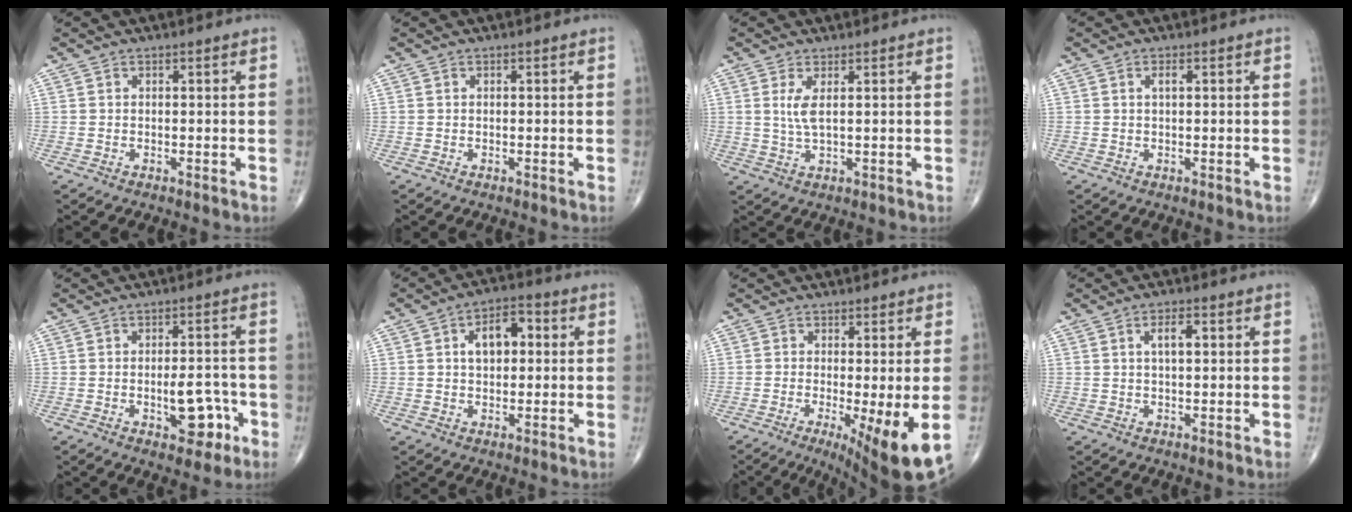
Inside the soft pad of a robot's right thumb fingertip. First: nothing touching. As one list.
[{"total": 0.0}, {"total": 3.4, "force": [0.9, 0.8, 3.2], "torque": [-0.078, -0.010, 0.023]}, {"total": 1.2, "force": [0.3, 0.4, 1.1], "torque": [-0.019, 0.001, 0.004]}, {"total": 7.5, "force": [-2.7, 3.8, 5.9], "torque": [-0.060, 0.022, -0.031]}, {"total": 8.0, "force": [1.5, 4.7, 6.2], "torque": [-0.083, 0.018, 0.018]}, {"total": 12.4, "force": [-4.7, 2.2, 11.3], "torque": [-0.142, -0.025, -0.064]}, {"total": 3.7, "force": [0.9, 1.6, 3.3], "torque": [-0.052, 0.004, 0.014]}]